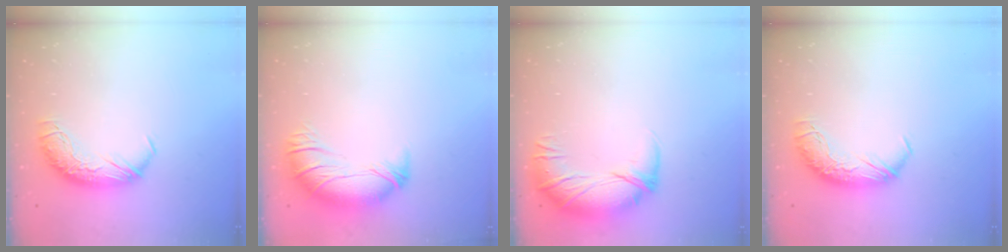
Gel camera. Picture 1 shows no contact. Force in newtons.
{"total": 2.7, "press": 0.9, "slide": 2.6}
{"total": 2.8, "press": 1.2, "slide": 2.6}
{"total": 0.0}